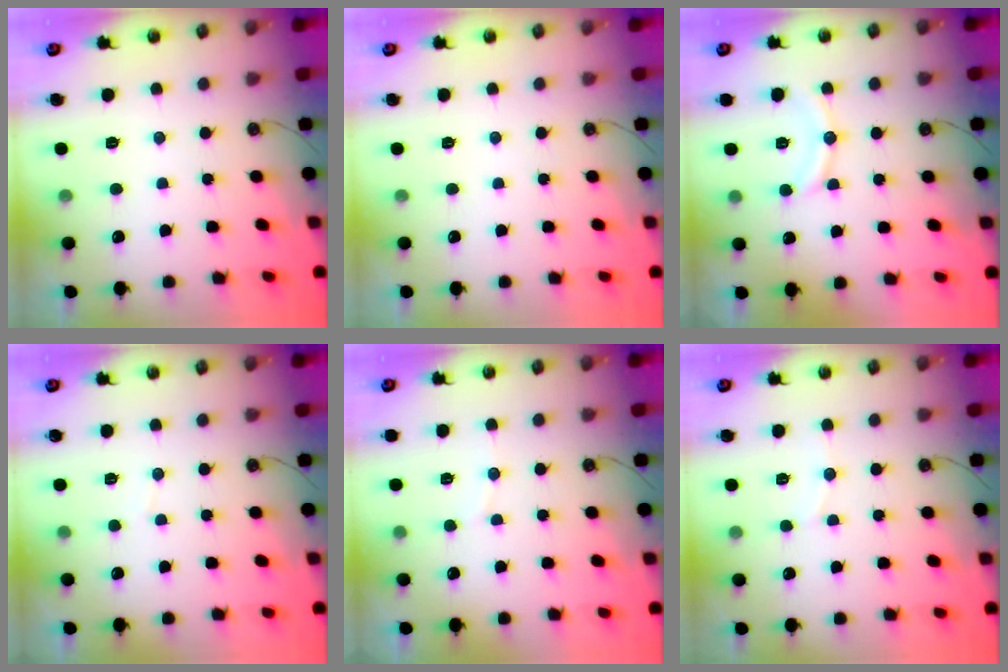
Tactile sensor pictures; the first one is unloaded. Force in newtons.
{"total": 0.0}
{"total": 10.7, "press": 10.7, "slide": 1.0}
{"total": 2.0, "press": 2.0, "slide": 0.1}
{"total": 2.7, "press": 2.4, "slide": 1.2}
{"total": 4.0, "press": 4.0, "slide": 0.5}